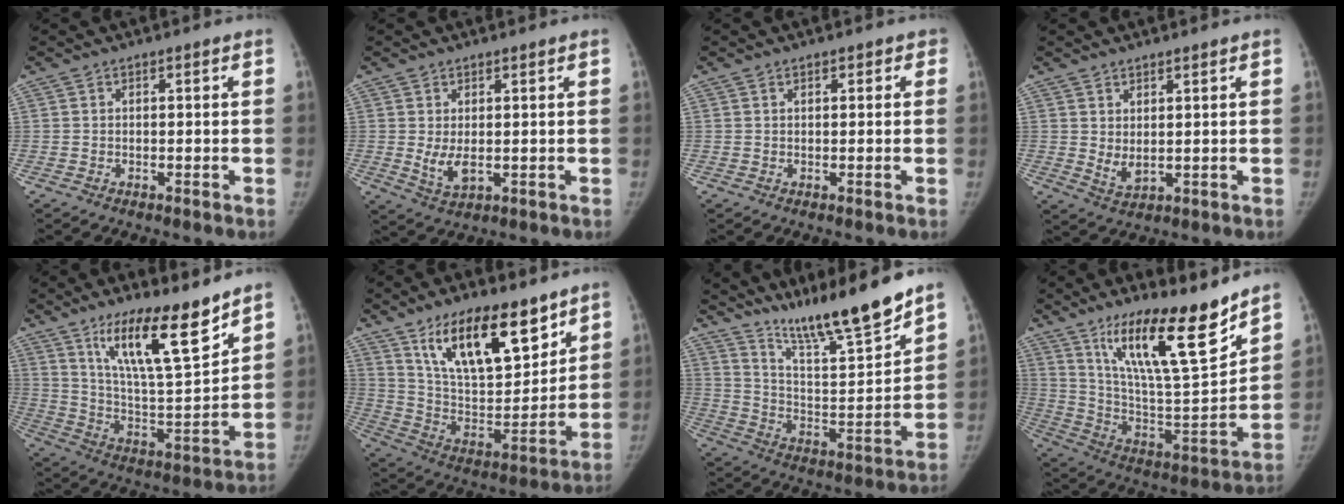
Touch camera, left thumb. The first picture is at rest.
{"total": 4.2, "force": [0.4, 1.9, 3.7], "torque": [-0.067, -0.012, 0.018]}
{"total": 1.3, "force": [0.7, 0.9, 0.6], "torque": [0.010, 0.000, 0.004]}
{"total": 3.7, "force": [1.4, 1.5, 3.1], "torque": [-0.053, -0.020, 0.033]}
{"total": 17.5, "force": [11.8, 3.7, 12.3], "torque": [-0.181, -0.081, 0.213]}
{"total": 20.7, "force": [12.9, 8.4, 13.8], "torque": [-0.186, -0.066, 0.236]}
{"total": 17.7, "force": [14.7, 1.2, 9.8], "torque": [-0.132, -0.092, 0.259]}
{"total": 22.5, "force": [15.0, 4.5, 16.1], "torque": [-0.239, -0.084, 0.265]}